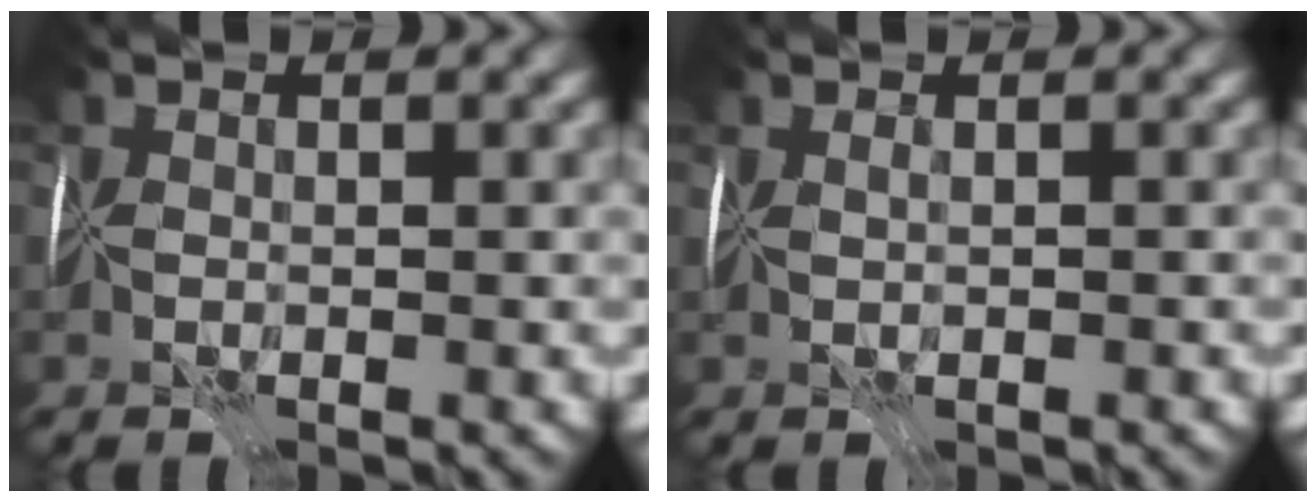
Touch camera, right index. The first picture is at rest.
{"total": 0.7, "force": [0.0, -0.7, -0.1], "torque": [0.004, -0.002, 0.001]}